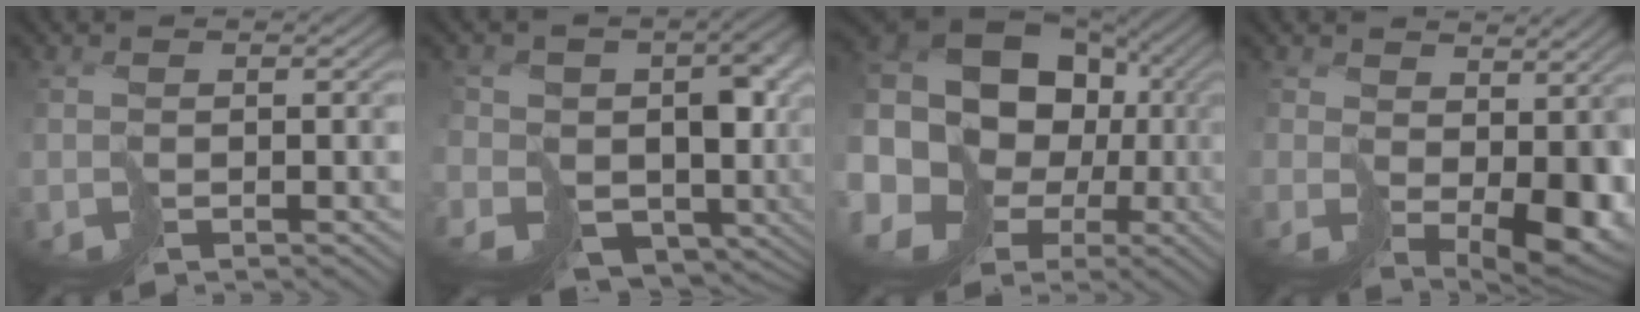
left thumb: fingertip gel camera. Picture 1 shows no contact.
{"total": 13.9, "force": [-2.2, 11.4, 7.7], "torque": [-0.155, -0.031, -0.026]}
{"total": 19.8, "force": [1.5, 16.3, 11.1], "torque": [-0.271, -0.003, 0.021]}
{"total": 7.3, "force": [1.4, 5.0, 5.2], "torque": [-0.094, -0.038, 0.052]}